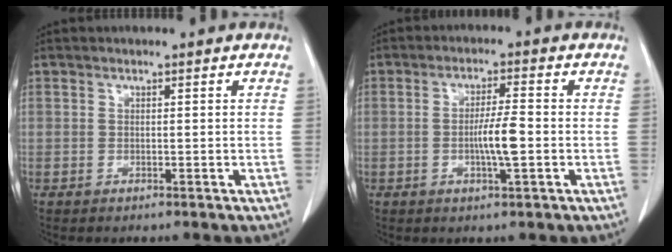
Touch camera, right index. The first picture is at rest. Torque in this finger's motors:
{"motor_torque": [0.86, -0.18, 0.23, 0.10]}